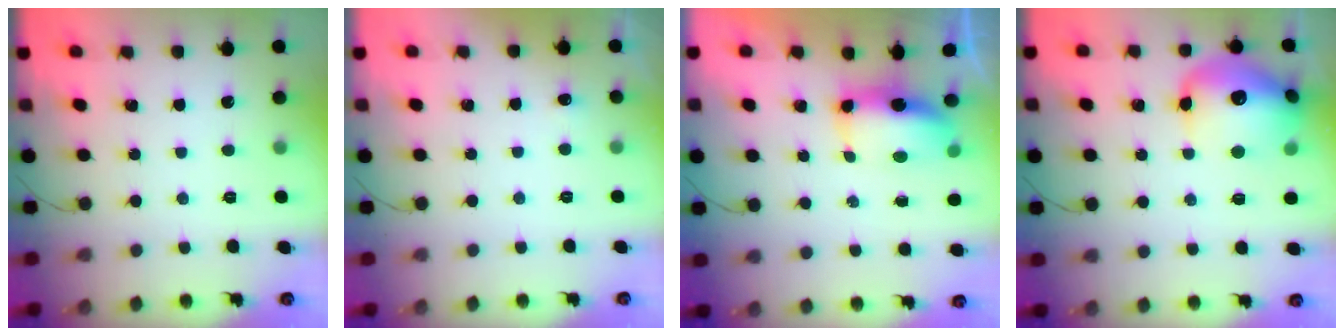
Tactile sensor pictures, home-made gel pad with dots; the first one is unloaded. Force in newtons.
{"total": 2.5, "press": 2.2, "slide": 1.1}
{"total": 9.1, "press": 8.2, "slide": 4.0}
{"total": 18.0, "press": 17.9, "slide": 2.2}